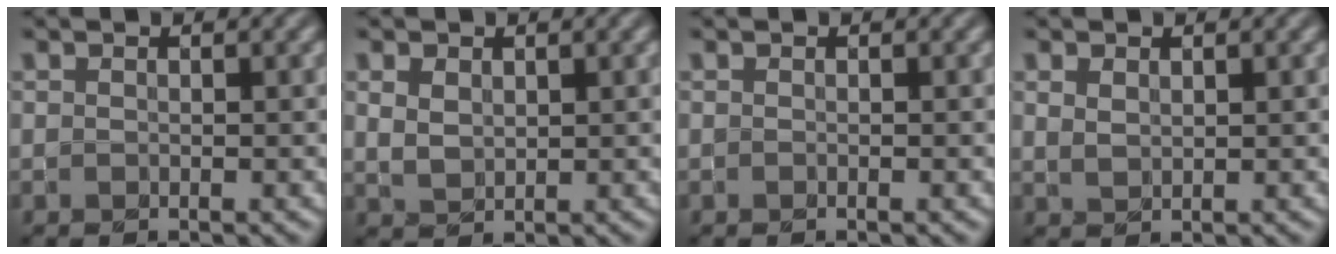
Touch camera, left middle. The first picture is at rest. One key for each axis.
{"total": 2.0, "fx": 0.9, "fy": 1.4, "fz": 1.1, "tx": -0.028, "ty": -0.003, "tz": 0.022}
{"total": 0.0}
{"total": 1.3, "fx": 0.8, "fy": 0.8, "fz": 0.8, "tx": -0.020, "ty": -0.002, "tz": 0.021}